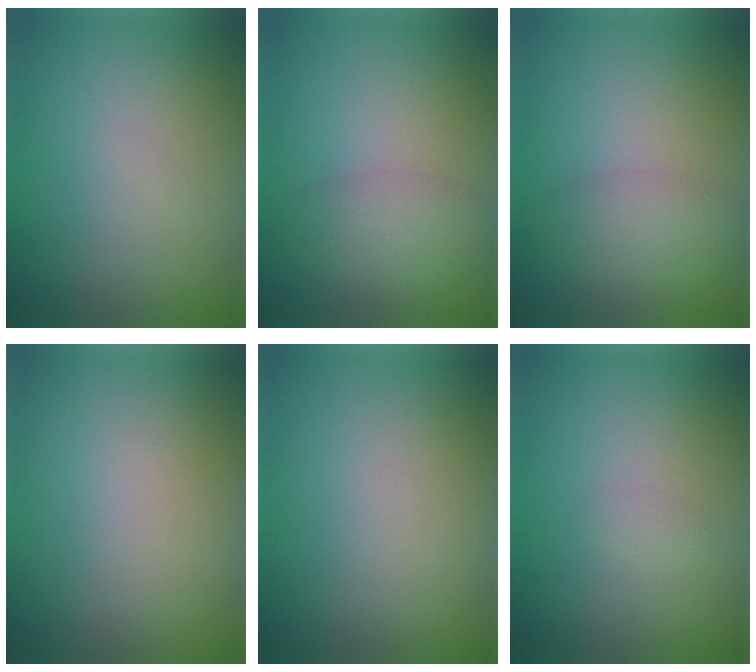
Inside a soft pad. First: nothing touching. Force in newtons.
{"total": 2.8, "press": 2.8, "slide": 0.1}
{"total": 2.8, "press": 2.8, "slide": 0.1}
{"total": 0.0}
{"total": 0.0}
{"total": 0.6, "press": 0.6, "slide": 0.0}